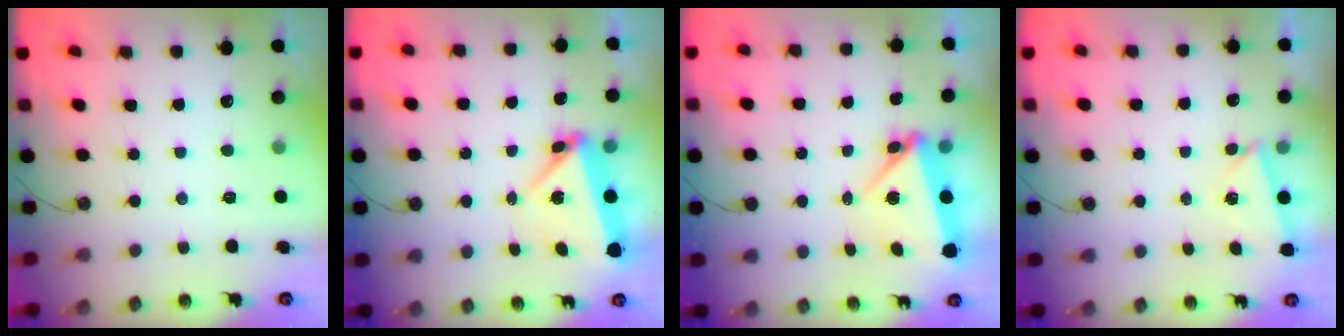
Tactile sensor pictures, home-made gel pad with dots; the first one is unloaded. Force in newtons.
{"total": 7.0, "press": 4.8, "slide": 5.2}
{"total": 6.4, "press": 6.1, "slide": 1.8}
{"total": 2.2, "press": 1.2, "slide": 1.8}